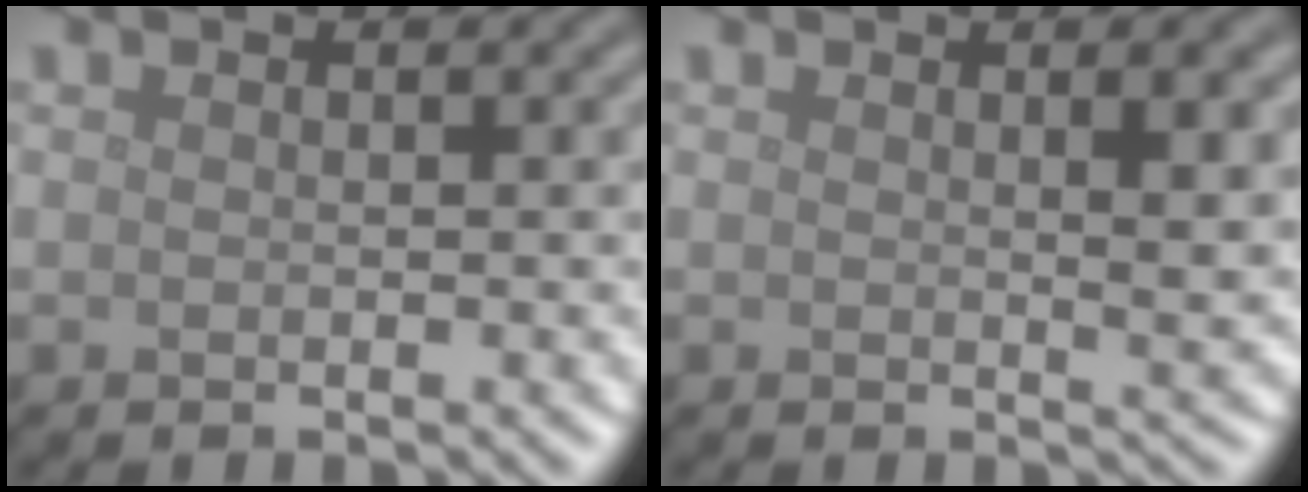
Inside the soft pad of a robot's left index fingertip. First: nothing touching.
{"total": 2.9, "force": [1.0, 0.8, 2.6], "torque": [-0.028, -0.001, 0.014]}